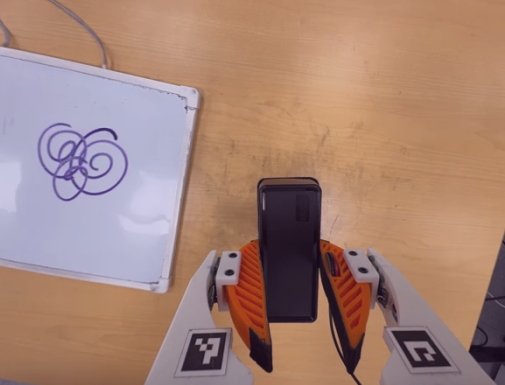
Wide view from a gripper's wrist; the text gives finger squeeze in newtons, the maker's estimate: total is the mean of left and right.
{"total": 4.7, "left": 3.5, "right": 5.9}